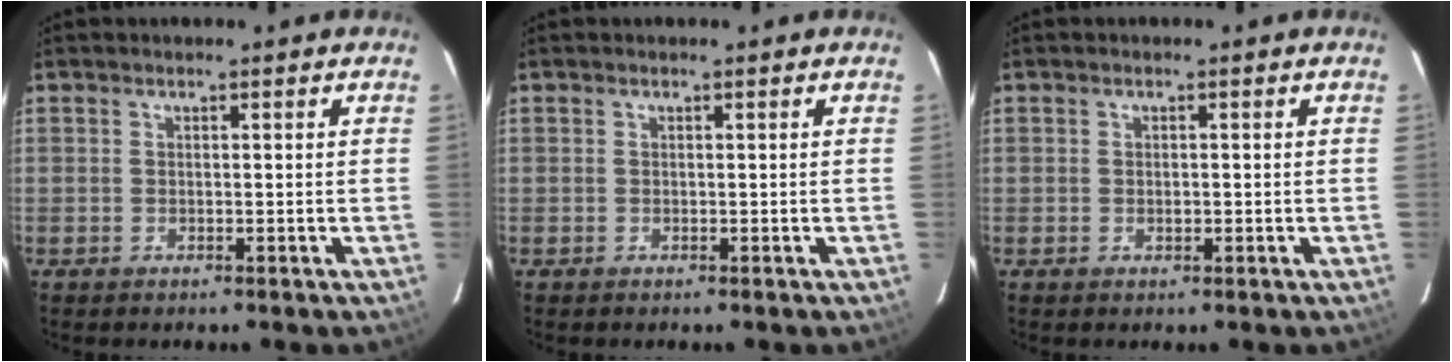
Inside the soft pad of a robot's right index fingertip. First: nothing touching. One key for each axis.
{"total": 0.0}
{"total": 0.9, "fx": -0.1, "fy": 0.7, "fz": 0.6, "tx": -0.009, "ty": 0.003, "tz": 0.001}